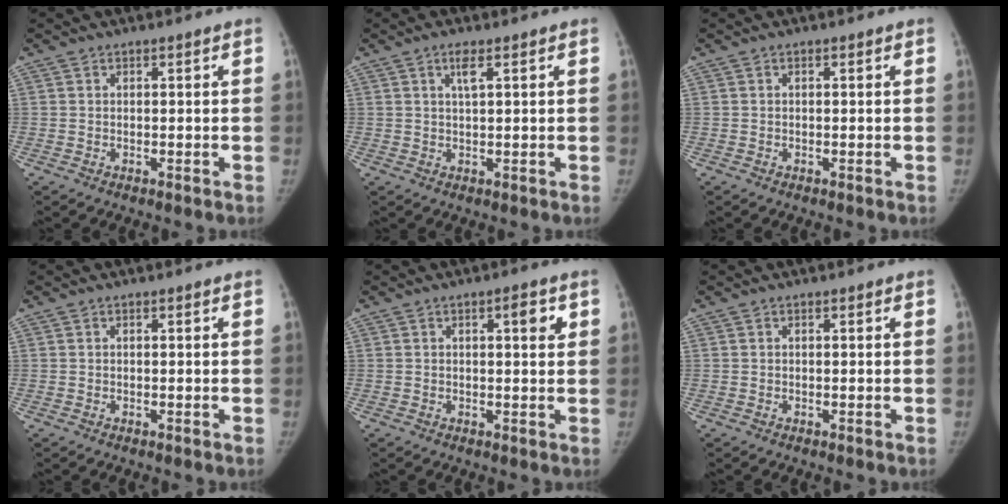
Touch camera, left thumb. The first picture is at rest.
{"total": 2.3, "force": [1.0, 0.6, 2.0], "torque": [-0.038, -0.003, 0.020]}
{"total": 0.0}
{"total": 0.0}
{"total": 3.2, "force": [1.1, 1.0, 2.8], "torque": [-0.030, 0.000, 0.013]}
{"total": 0.0}